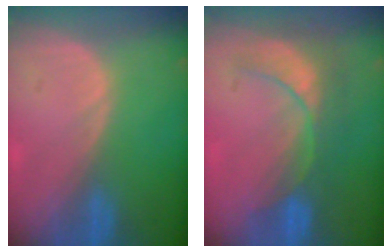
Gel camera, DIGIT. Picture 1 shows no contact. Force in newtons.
{"total": 9.0, "press": 7.7, "slide": 4.5}